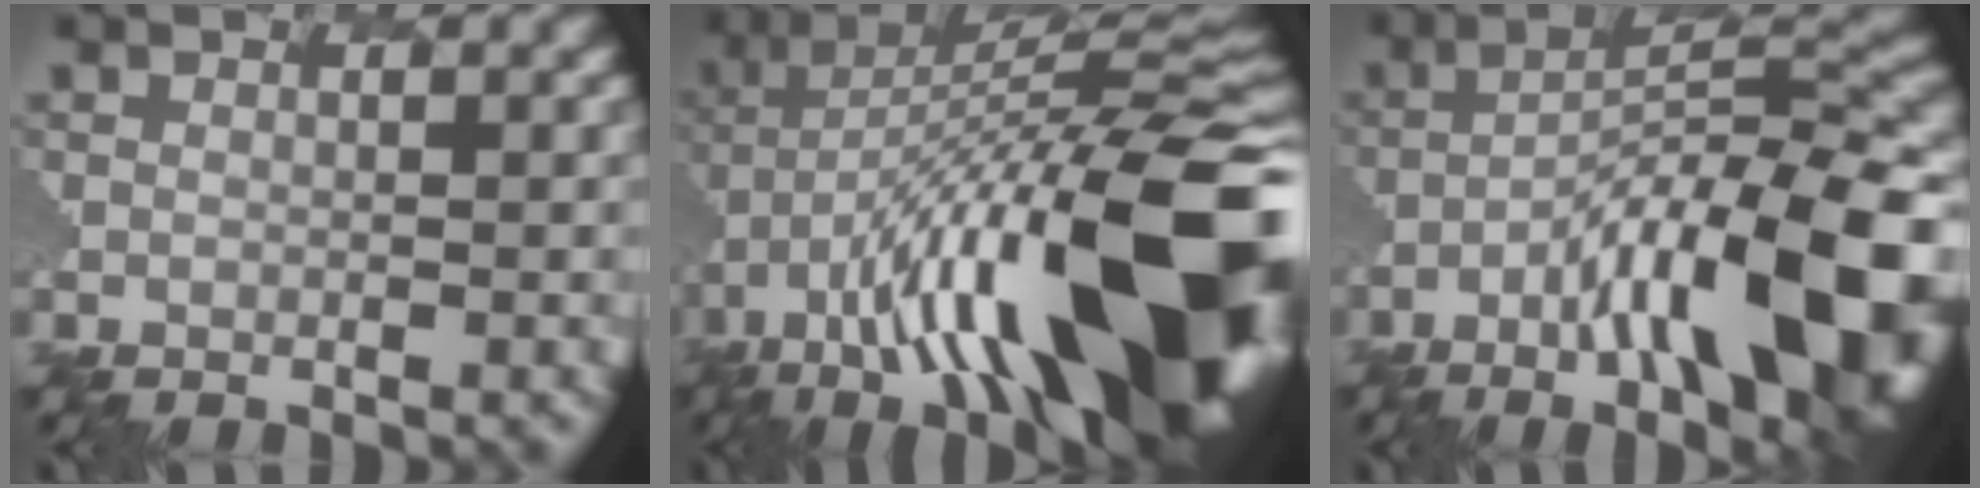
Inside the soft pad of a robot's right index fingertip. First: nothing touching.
{"total": 17.4, "force": [-5.7, 5.6, 15.4], "torque": [-0.260, 0.027, -0.104]}
{"total": 15.2, "force": [-6.0, 4.6, 13.2], "torque": [-0.204, 0.008, -0.103]}